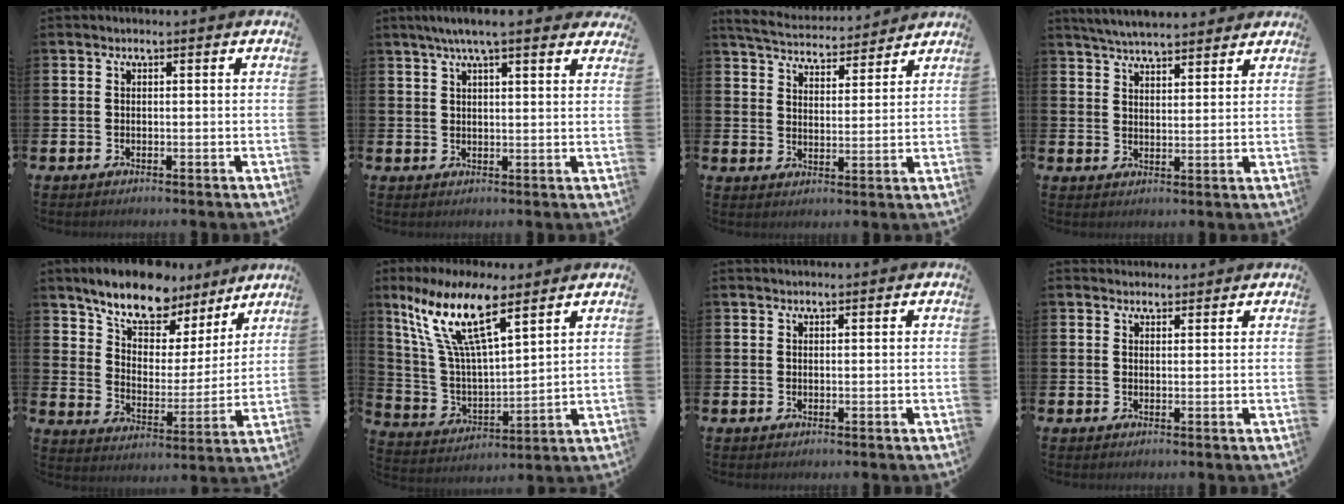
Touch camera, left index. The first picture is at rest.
{"total": 5.7, "force": [4.8, 0.8, 2.9], "torque": [-0.056, -0.010, 0.083]}
{"total": 5.5, "force": [5.4, 0.9, 0.7], "torque": [-0.038, -0.036, 0.095]}
{"total": 5.0, "force": [4.9, 0.6, 0.8], "torque": [-0.028, -0.022, 0.088]}
{"total": 10.6, "force": [9.2, 4.1, 3.3], "torque": [-0.094, -0.058, 0.161]}
{"total": 12.9, "force": [8.8, 3.8, 8.7], "torque": [-0.196, -0.023, 0.156]}
{"total": 0.7, "force": [0.7, 0.0, 0.1], "torque": [0.009, -0.003, 0.010]}
{"total": 1.9, "force": [1.8, 0.6, -0.1], "torque": [0.010, -0.008, 0.031]}